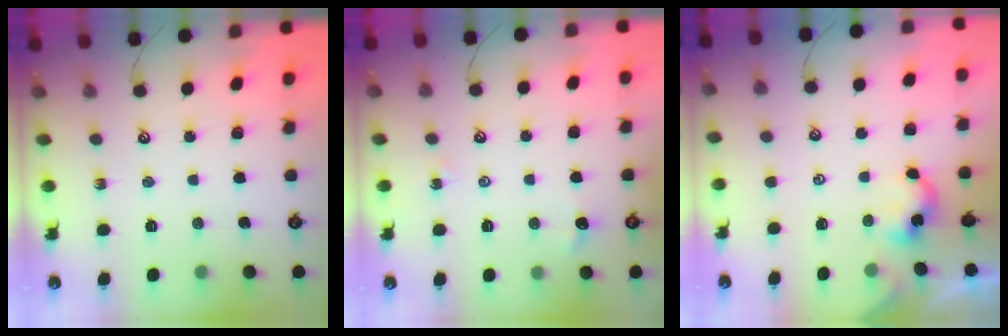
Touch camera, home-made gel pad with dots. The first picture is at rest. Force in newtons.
{"total": 2.4, "press": 2.3, "slide": 0.6}
{"total": 1.9, "press": 1.9, "slide": 0.1}